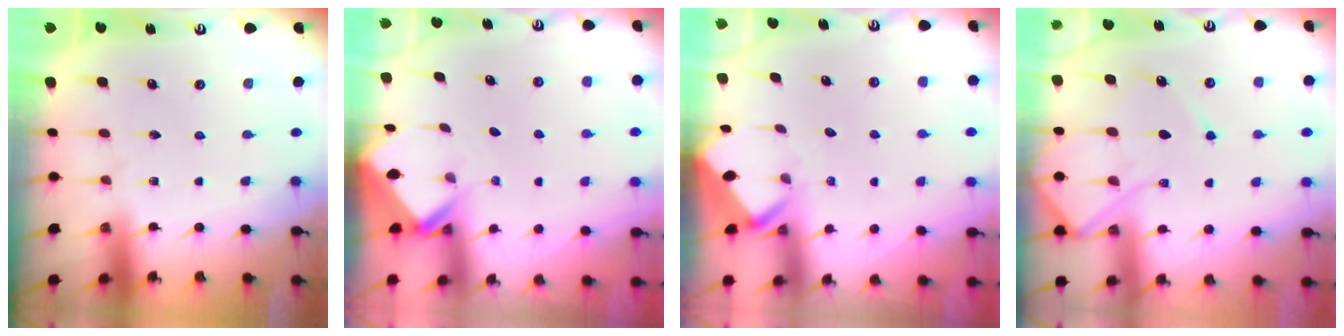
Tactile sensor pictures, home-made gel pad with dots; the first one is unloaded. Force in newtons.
{"total": 2.4, "press": 2.4, "slide": 0.1}
{"total": 2.9, "press": 2.9, "slide": 0.1}
{"total": 11.0, "press": 10.9, "slide": 1.2}